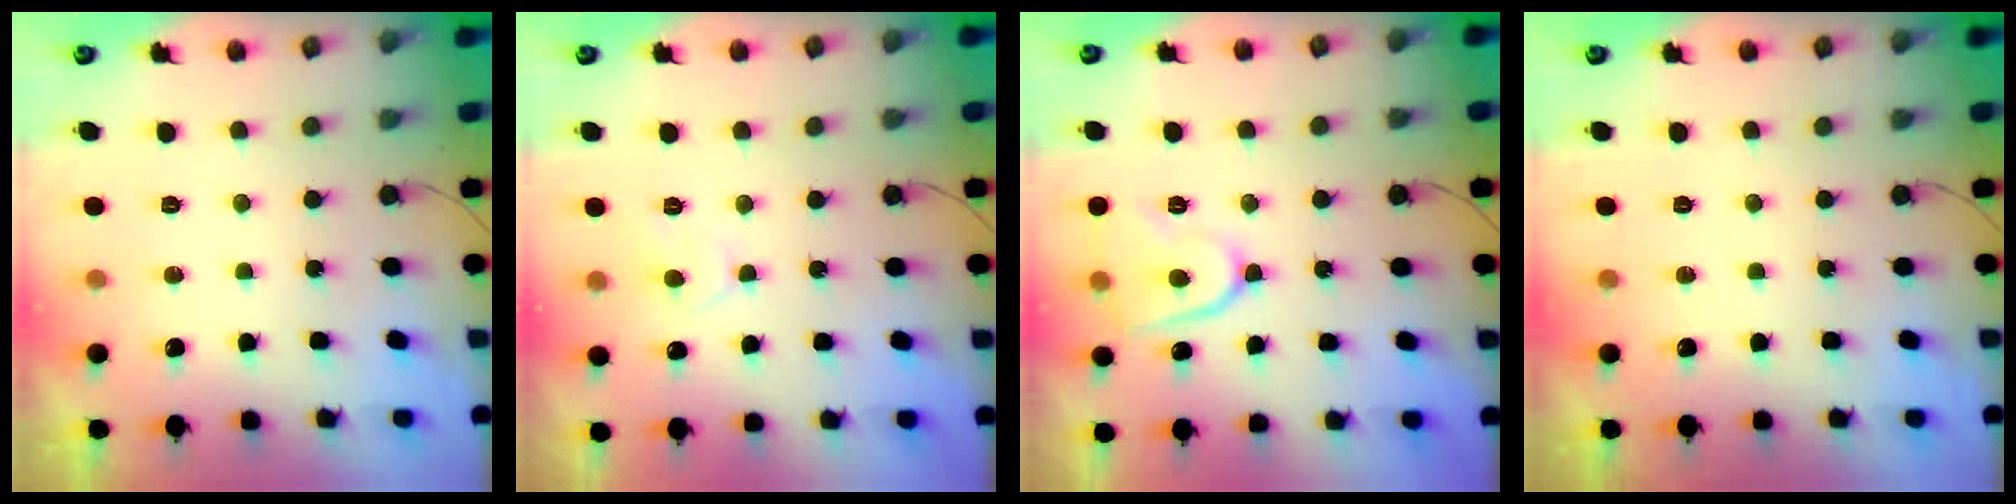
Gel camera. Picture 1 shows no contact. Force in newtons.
{"total": 5.9, "press": 5.9, "slide": 0.4}
{"total": 10.8, "press": 10.7, "slide": 1.3}
{"total": 0.0}